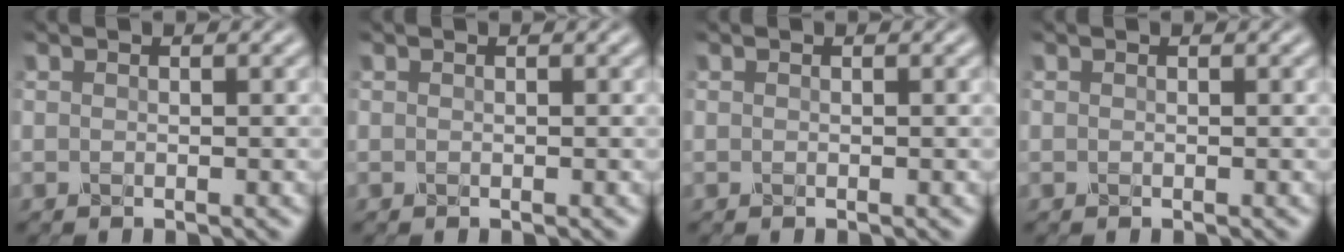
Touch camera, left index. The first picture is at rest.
{"total": 0.0}
{"total": 0.0}
{"total": 0.0}